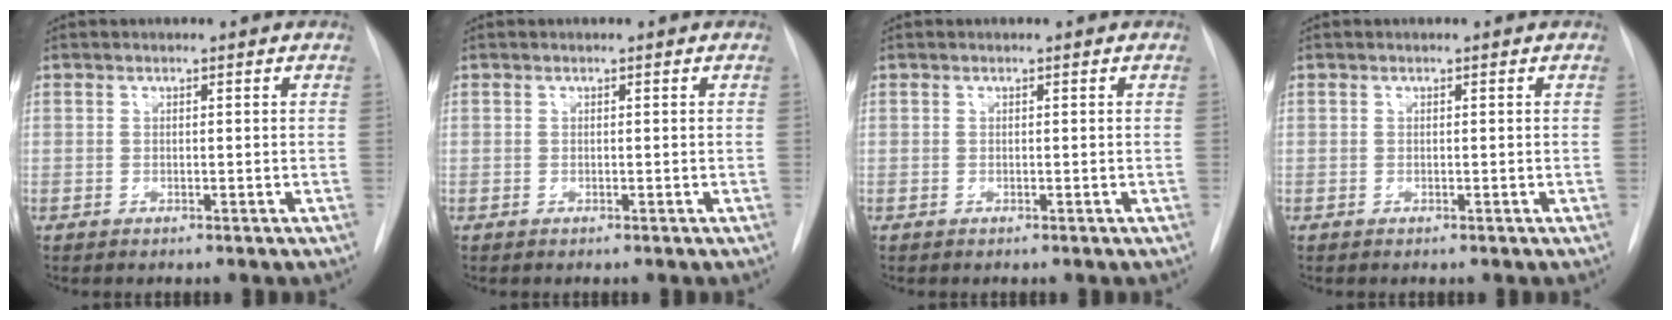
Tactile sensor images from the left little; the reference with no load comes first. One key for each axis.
{"total": 0.0}
{"total": 0.0}
{"total": 0.0}